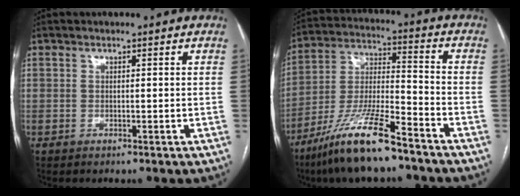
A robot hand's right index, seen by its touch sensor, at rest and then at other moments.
{"total": 14.9, "force": [-10.5, 1.9, 10.3], "torque": [-0.209, -0.018, -0.193]}